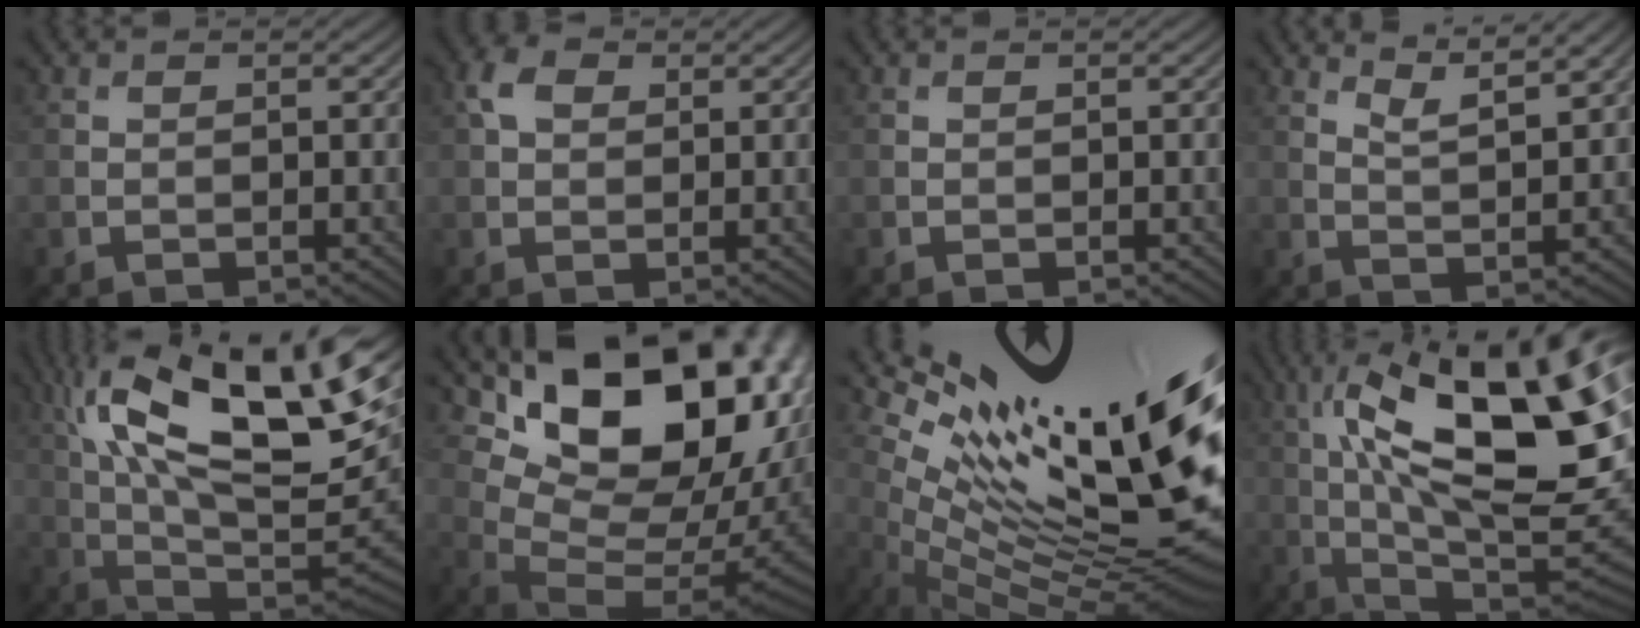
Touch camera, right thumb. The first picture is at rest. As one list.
[{"total": 2.6, "force": [1.0, 1.9, 1.5], "torque": [-0.038, 0.005, 0.018]}, {"total": 0.0}, {"total": 5.3, "force": [4.2, 0.4, 3.2], "torque": [-0.051, -0.006, 0.079]}, {"total": 18.6, "force": [7.0, 6.3, 16.1], "torque": [-0.306, 0.018, 0.135]}, {"total": 21.2, "force": [8.2, 13.1, 14.5], "torque": [-0.225, 0.029, 0.163]}, {"total": 18.3, "force": [5.5, 5.3, 16.7], "torque": [-0.277, -0.017, 0.131]}, {"total": 19.8, "force": [5.7, 7.2, 17.6], "torque": [-0.293, 0.026, 0.103]}]